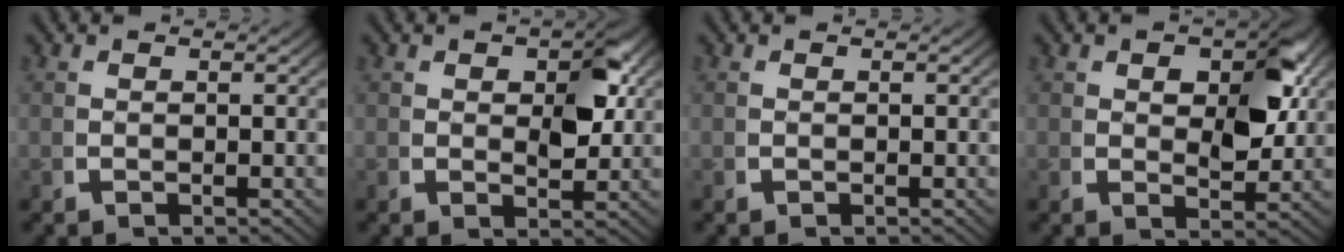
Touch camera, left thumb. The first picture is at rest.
{"total": 3.8, "force": [1.3, 1.6, 3.2], "torque": [-0.028, 0.007, 0.019]}
{"total": 0.0}
{"total": 5.1, "force": [1.6, 2.3, 4.2], "torque": [-0.048, 0.001, 0.026]}